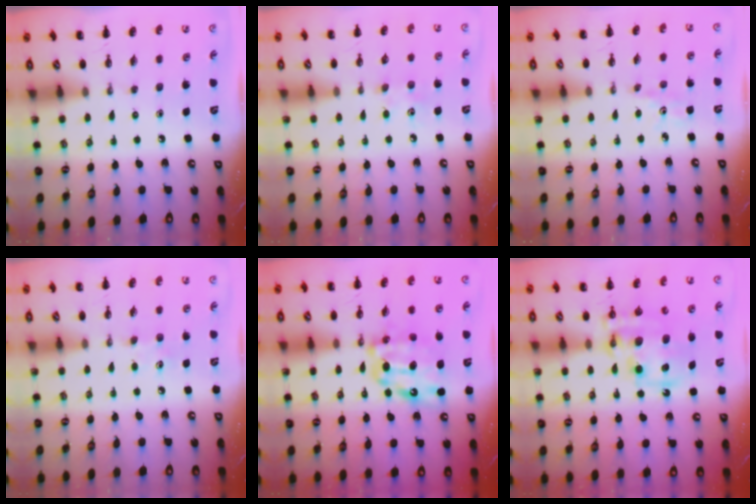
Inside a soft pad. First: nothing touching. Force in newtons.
{"total": 4.2, "press": 4.0, "slide": 1.2}
{"total": 2.0, "press": 1.9, "slide": 0.7}
{"total": 5.5, "press": 5.3, "slide": 1.5}
{"total": 12.2, "press": 12.1, "slide": 1.1}
{"total": 13.1, "press": 12.8, "slide": 2.8}